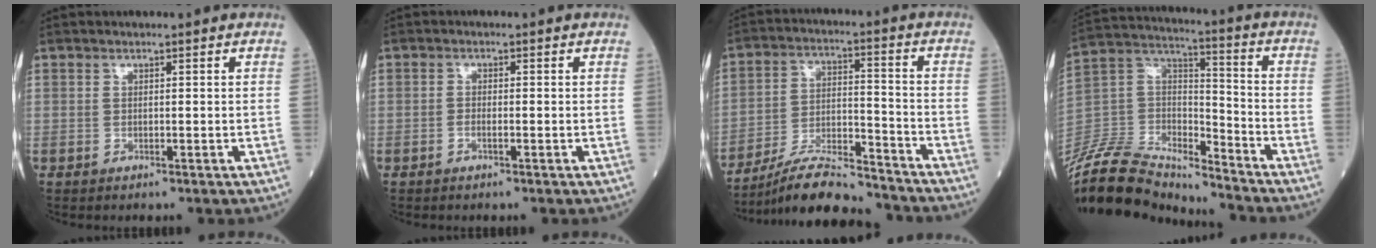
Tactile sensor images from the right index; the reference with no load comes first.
{"total": 1.2, "force": [-0.5, 0.4, 1.0], "torque": [-0.021, 0.002, -0.010]}
{"total": 12.3, "force": [-11.4, 1.2, 4.5], "torque": [-0.079, 0.006, -0.200]}
{"total": 20.3, "force": [-19.1, 4.2, 5.4], "torque": [-0.117, 0.030, -0.339]}